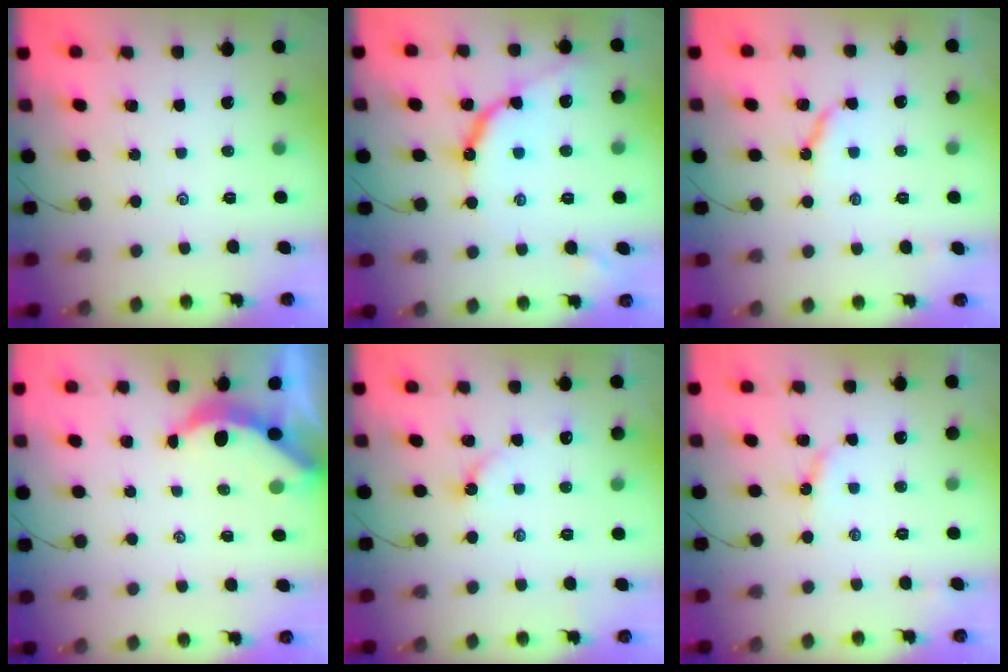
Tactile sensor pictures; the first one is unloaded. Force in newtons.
{"total": 10.3, "press": 10.2, "slide": 0.9}
{"total": 6.5, "press": 6.4, "slide": 0.7}
{"total": 4.0, "press": 3.9, "slide": 0.4}
{"total": 2.2, "press": 2.2, "slide": 0.4}
{"total": 4.0, "press": 4.0, "slide": 0.2}